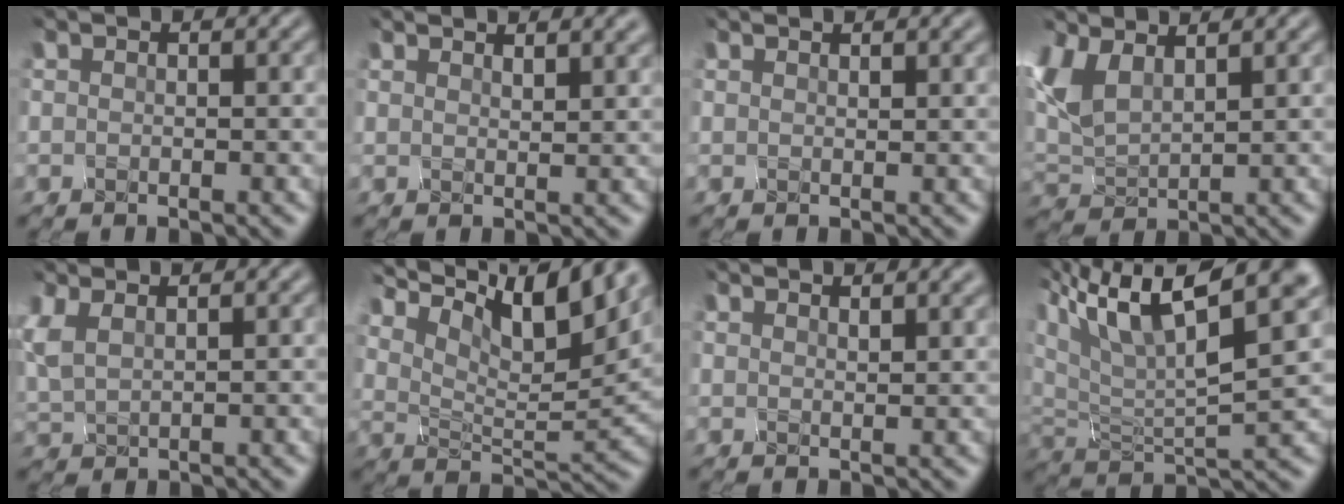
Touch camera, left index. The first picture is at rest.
{"total": 2.6, "force": [2.1, 0.8, 1.4], "torque": [-0.007, 0.006, 0.025]}
{"total": 1.0, "force": [0.8, 0.2, 0.4], "torque": [0.001, 0.003, 0.011]}
{"total": 3.1, "force": [0.8, 1.9, 2.4], "torque": [-0.086, -0.005, 0.040]}
{"total": 2.3, "force": [1.1, 1.0, 1.8], "torque": [-0.078, 0.009, 0.041]}
{"total": 12.8, "force": [7.8, 4.7, 9.1], "torque": [-0.178, 0.021, 0.134]}
{"total": 2.3, "force": [1.8, 0.7, 1.3], "torque": [-0.004, 0.006, 0.020]}
{"total": 12.4, "force": [5.5, 4.5, 10.2], "torque": [-0.213, 0.027, 0.100]}